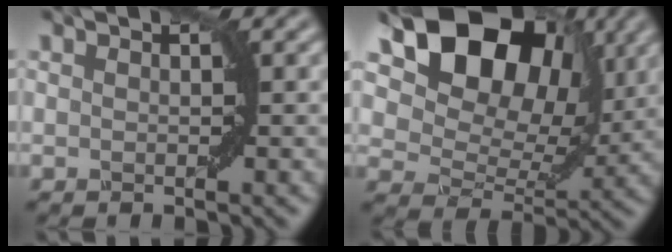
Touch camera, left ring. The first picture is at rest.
{"total": 12.1, "force": [6.0, 7.7, 7.2], "torque": [-0.121, 0.008, 0.106]}